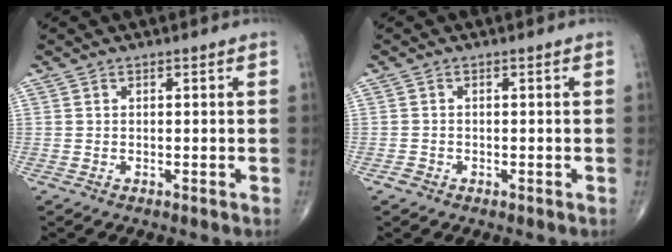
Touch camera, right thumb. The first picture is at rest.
{"total": 1.0, "force": [-0.6, 0.8, 0.2], "torque": [-0.001, 0.004, -0.014]}